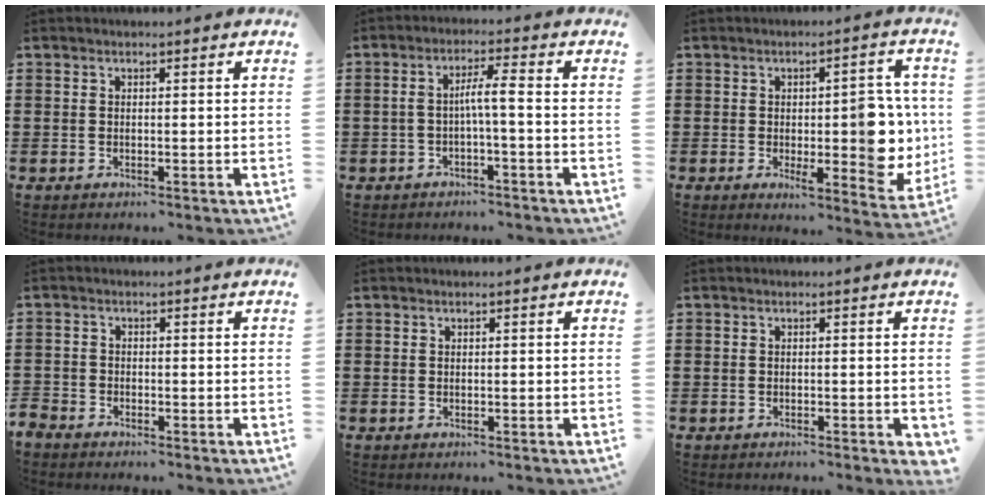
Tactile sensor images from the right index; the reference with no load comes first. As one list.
[{"total": 3.8, "force": [-0.7, 0.1, 3.7], "torque": [-0.071, 0.003, -0.019]}, {"total": 9.6, "force": [0.3, 4.3, 8.6], "torque": [-0.100, -0.013, 0.008]}, {"total": 1.8, "force": [-1.8, 0.4, -0.1], "torque": [-0.012, -0.004, -0.042]}, {"total": 0.0}, {"total": 0.8, "force": [-0.4, 0.1, 0.6], "torque": [-0.013, -0.003, -0.008]}]